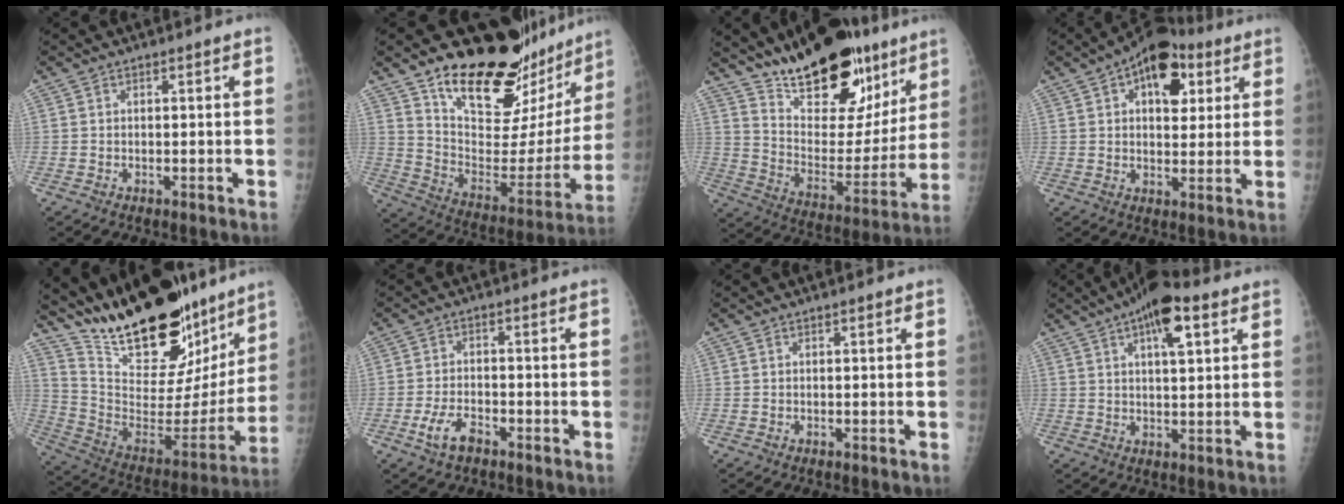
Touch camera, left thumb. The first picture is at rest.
{"total": 27.1, "force": [21.2, 10.9, 12.8], "torque": [-0.151, -0.120, 0.316]}
{"total": 26.0, "force": [17.4, 11.6, 15.4], "torque": [-0.195, -0.077, 0.276]}
{"total": 12.9, "force": [5.4, 7.5, 9.0], "torque": [-0.089, 0.002, 0.076]}
{"total": 29.6, "force": [22.9, 11.0, 15.2], "torque": [-0.209, -0.099, 0.365]}
{"total": 5.1, "force": [-2.9, 2.6, 3.4], "torque": [-0.068, 0.015, -0.054]}
{"total": 0.0}
{"total": 9.8, "force": [4.8, 3.4, 7.9], "torque": [-0.113, -0.002, 0.072]}